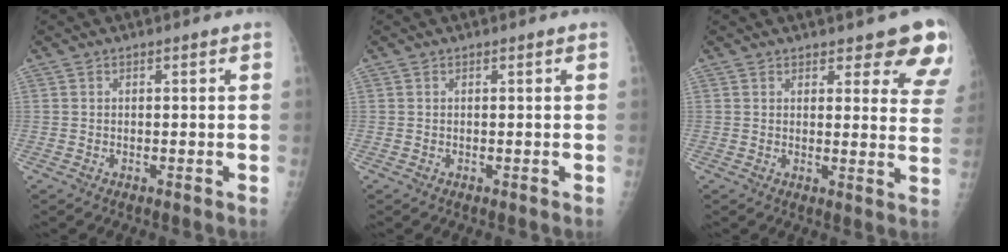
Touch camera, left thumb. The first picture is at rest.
{"total": 0.0}
{"total": 9.8, "force": [8.1, 3.5, 4.2], "torque": [0.000, -0.045, 0.069]}